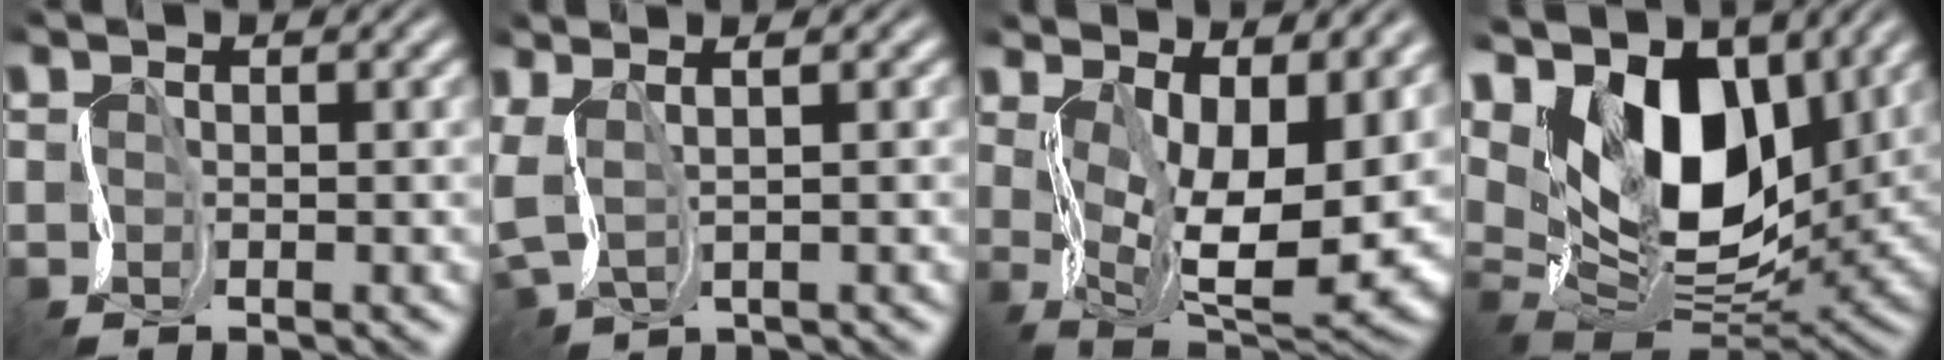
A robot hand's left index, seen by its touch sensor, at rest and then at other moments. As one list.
[{"total": 3.7, "force": [1.6, 2.1, 2.5], "torque": [-0.068, 0.016, 0.041]}, {"total": 15.3, "force": [2.1, 7.9, 13.0], "torque": [-0.179, -0.024, 0.070]}, {"total": 13.4, "force": [6.6, 7.5, 8.9], "torque": [-0.144, 0.013, 0.106]}]